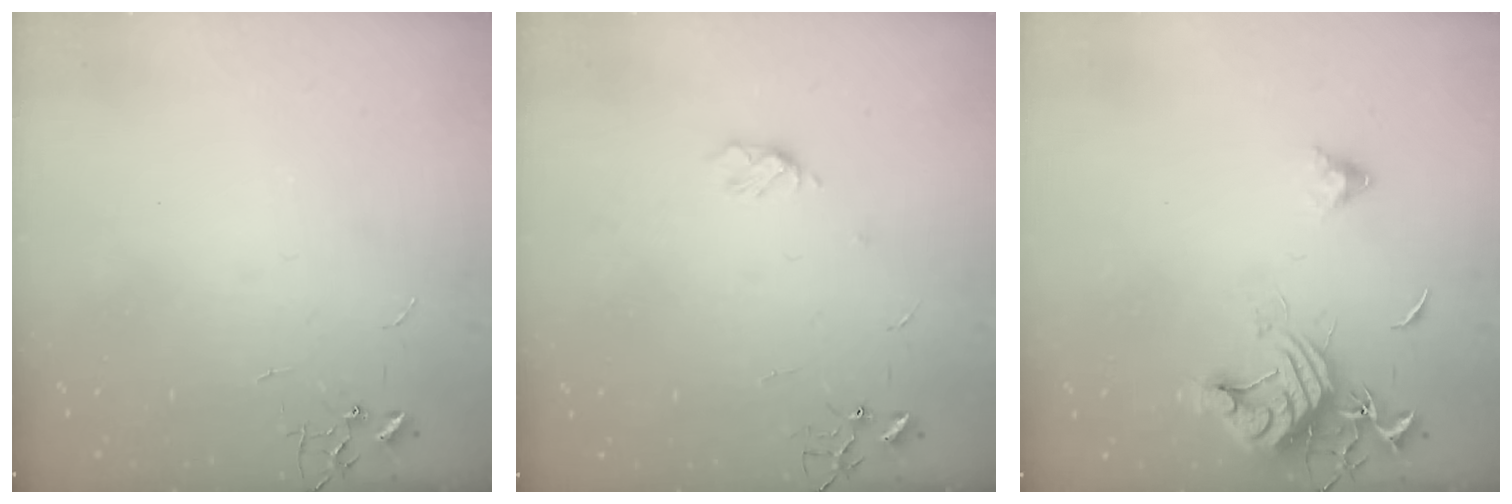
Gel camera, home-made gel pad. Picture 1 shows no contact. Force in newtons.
{"total": 4.5, "press": 4.5, "slide": 0.6}
{"total": 12.4, "press": 12.2, "slide": 1.7}